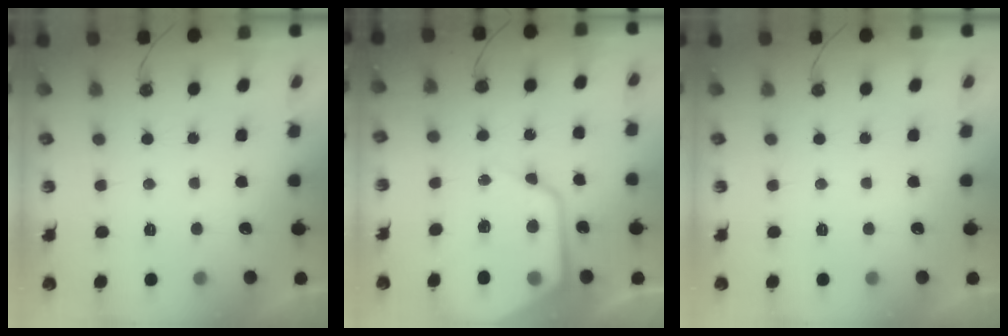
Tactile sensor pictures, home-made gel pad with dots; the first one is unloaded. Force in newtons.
{"total": 16.9, "press": 16.8, "slide": 1.8}
{"total": 0.0}